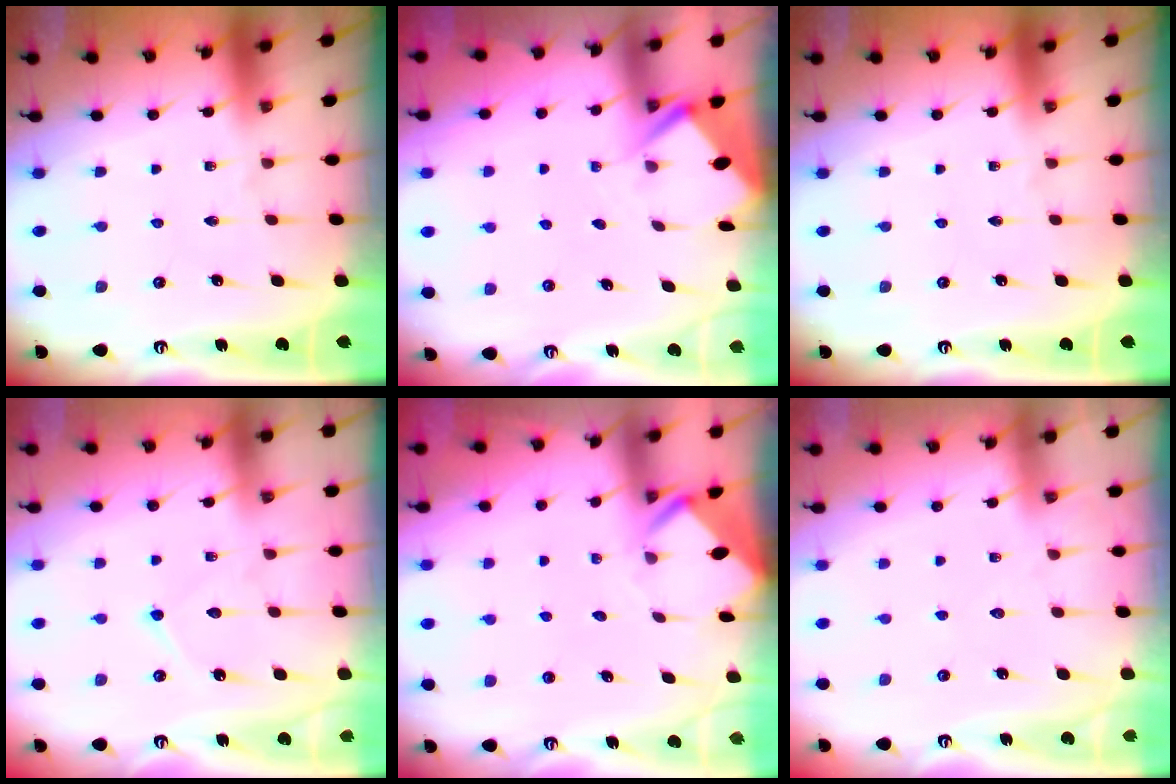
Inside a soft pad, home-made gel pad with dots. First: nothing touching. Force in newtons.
{"total": 2.9, "press": 2.9, "slide": 0.1}
{"total": 0.0}
{"total": 6.5, "press": 6.5, "slide": 0.7}
{"total": 3.5, "press": 3.5, "slide": 0.2}
{"total": 4.9, "press": 4.9, "slide": 0.6}